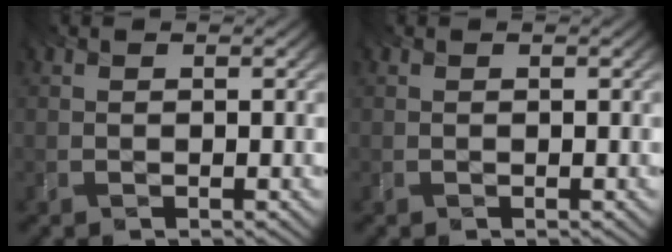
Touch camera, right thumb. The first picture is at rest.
{"total": 0.0}